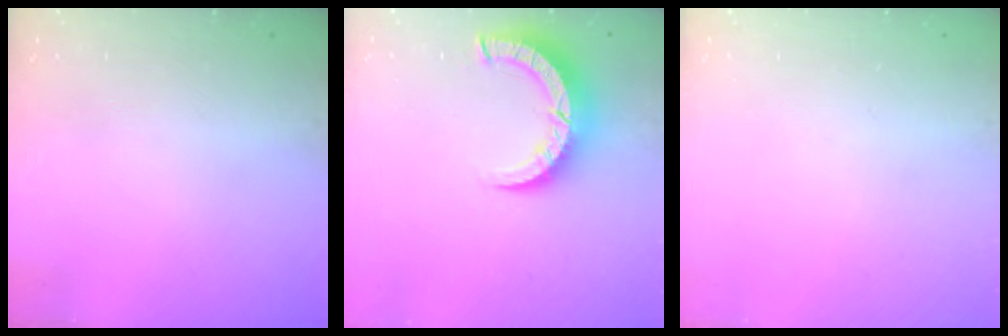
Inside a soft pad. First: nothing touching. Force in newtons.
{"total": 6.7, "press": 6.7, "slide": 0.7}
{"total": 0.0}